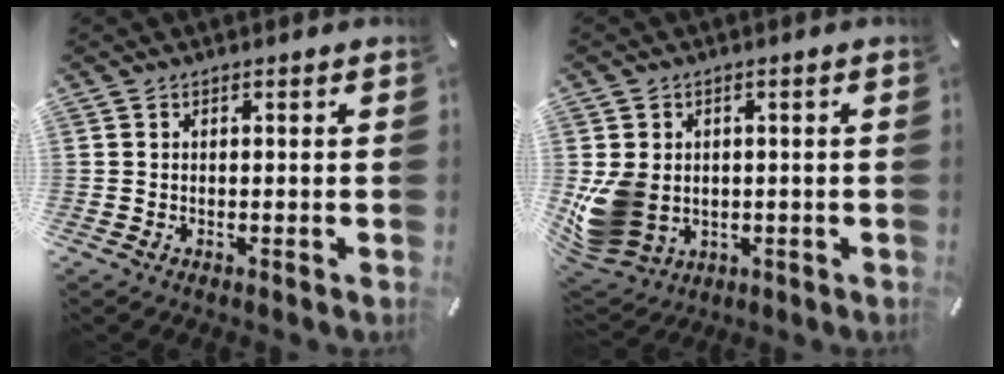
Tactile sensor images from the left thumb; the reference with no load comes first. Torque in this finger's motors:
{"motor_torque": [1.88, 1.85, 1.23, -0.13, 0.28]}